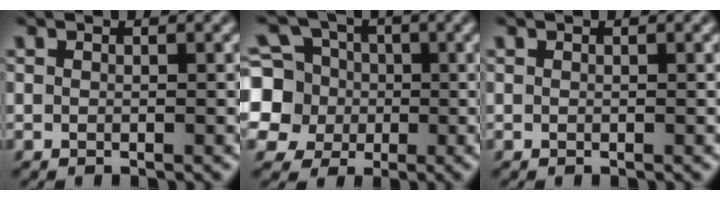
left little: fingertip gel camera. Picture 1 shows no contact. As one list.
[{"total": 10.2, "force": [0.3, 9.5, 3.6], "torque": [-0.117, 0.031, -0.024]}, {"total": 0.0}]